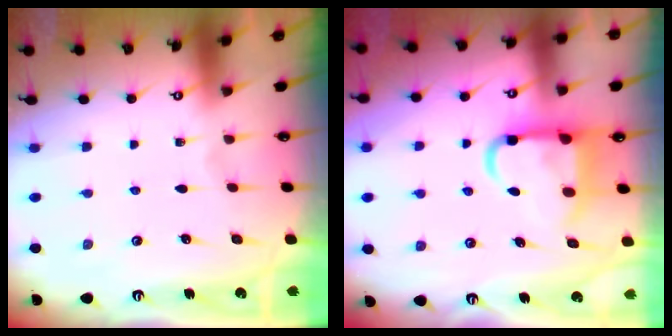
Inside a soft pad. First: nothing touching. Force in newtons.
{"total": 10.5, "press": 10.4, "slide": 1.5}